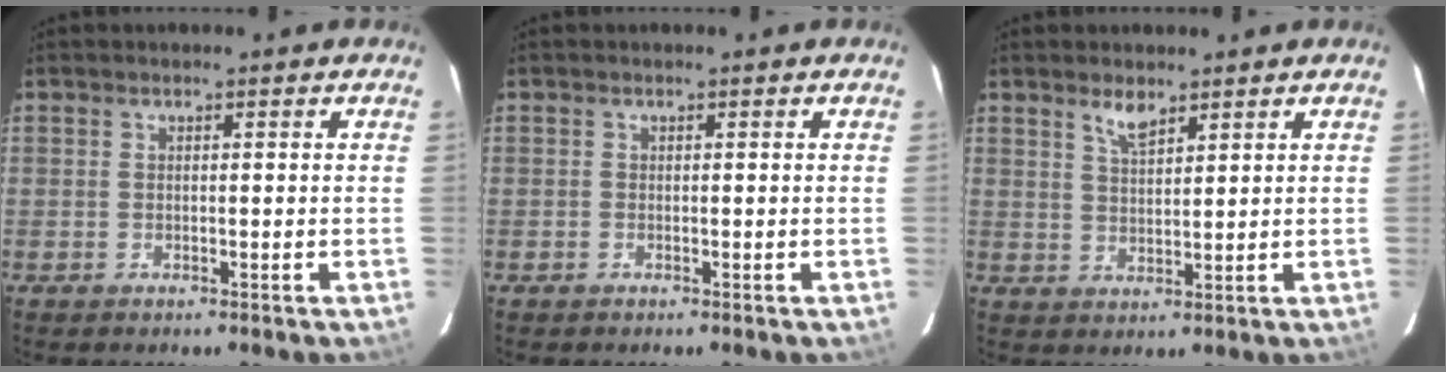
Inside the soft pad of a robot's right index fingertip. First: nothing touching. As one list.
[{"total": 0.0}, {"total": 3.6, "force": [2.7, 1.1, 2.1], "torque": [-0.038, 0.000, 0.051]}]